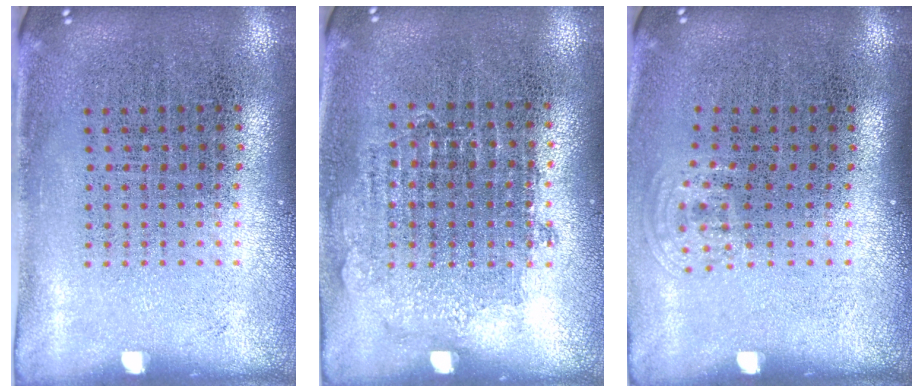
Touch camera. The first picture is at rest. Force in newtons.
{"total": 0.8, "press": 0.7, "slide": 0.3}
{"total": 0.8, "press": 0.5, "slide": 0.6}